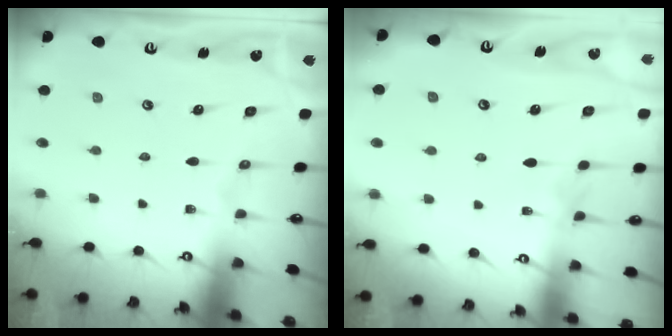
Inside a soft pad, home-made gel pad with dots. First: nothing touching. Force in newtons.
{"total": 2.3, "press": 2.3, "slide": 0.4}